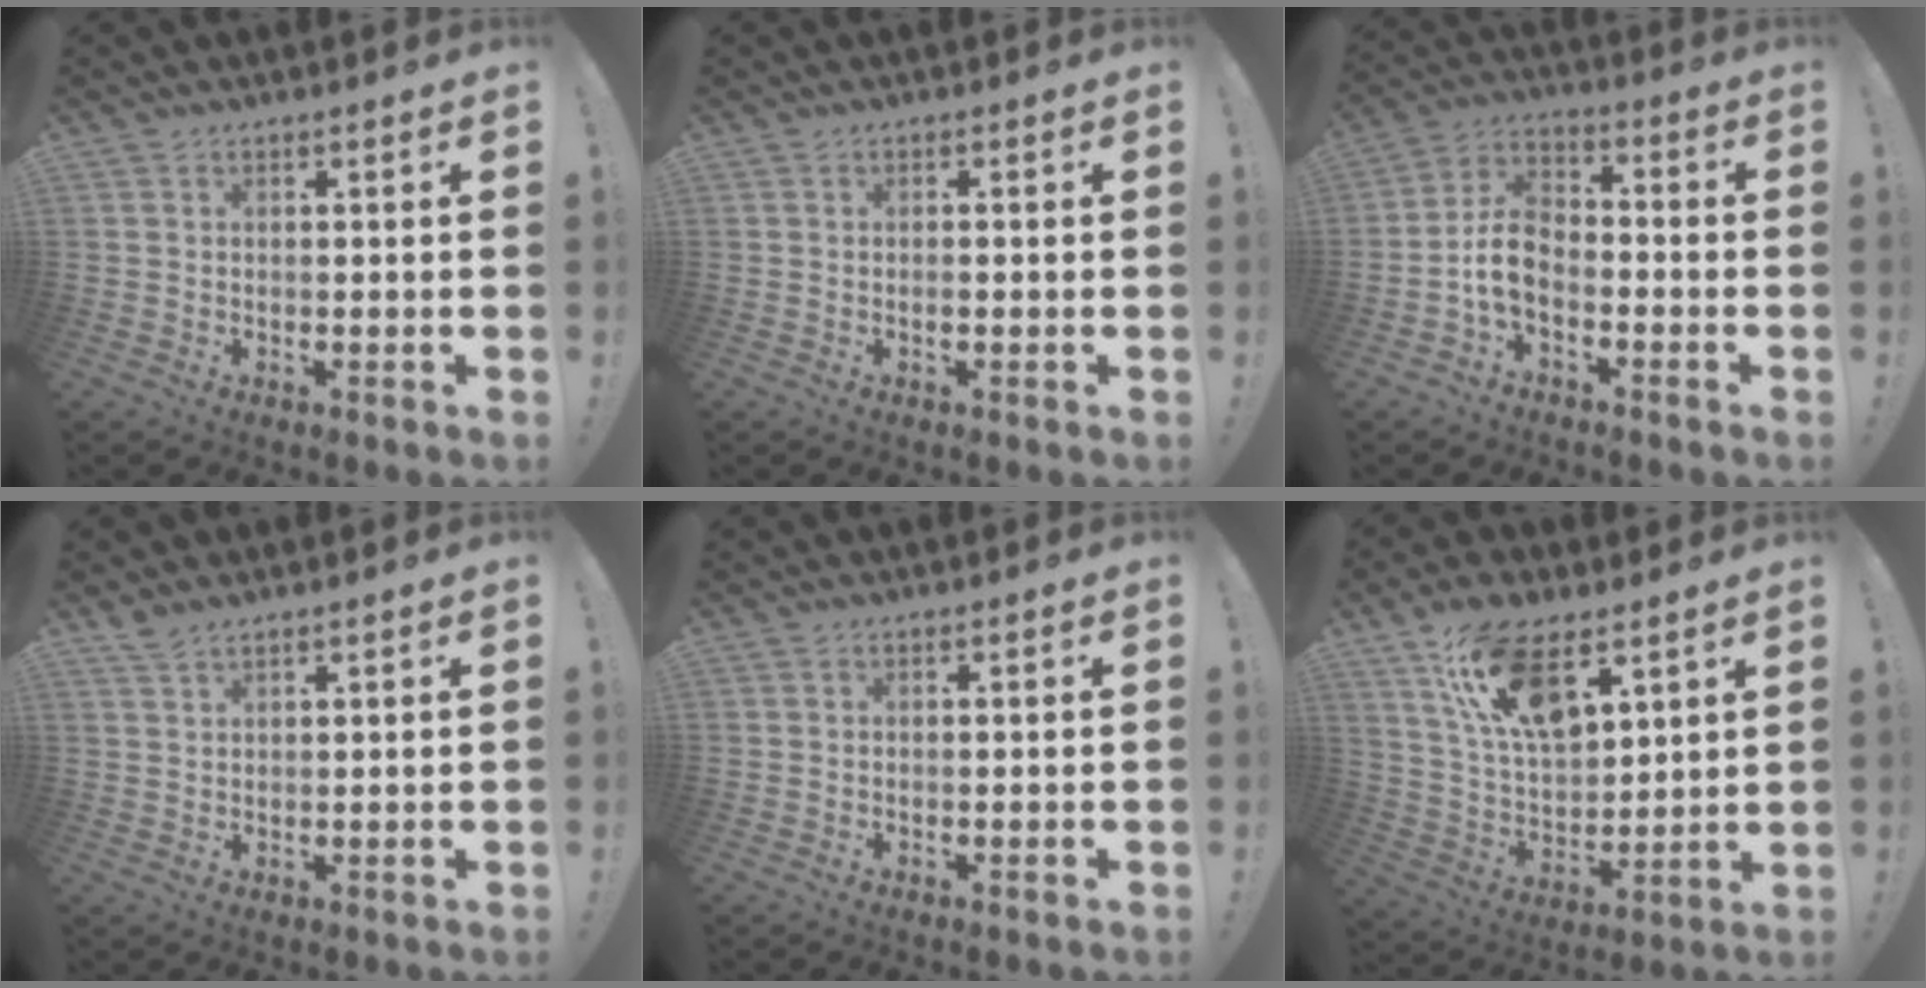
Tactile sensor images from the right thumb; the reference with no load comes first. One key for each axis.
{"total": 0.7, "fx": -0.3, "fy": 0.3, "fz": 0.5, "tx": -0.007, "ty": -0.001, "tz": -0.006}
{"total": 8.7, "fx": -3.5, "fy": 5.5, "fz": 5.8, "tx": -0.122, "ty": 0.011, "tz": -0.062}
{"total": 2.7, "fx": 2.2, "fy": 0.7, "fz": 1.4, "tx": -0.030, "ty": -0.009, "tz": 0.041}
{"total": 0.0}
{"total": 16.2, "fx": 9.7, "fy": 7.4, "fz": 10.7, "tx": -0.199, "ty": -0.043, "tz": 0.177}